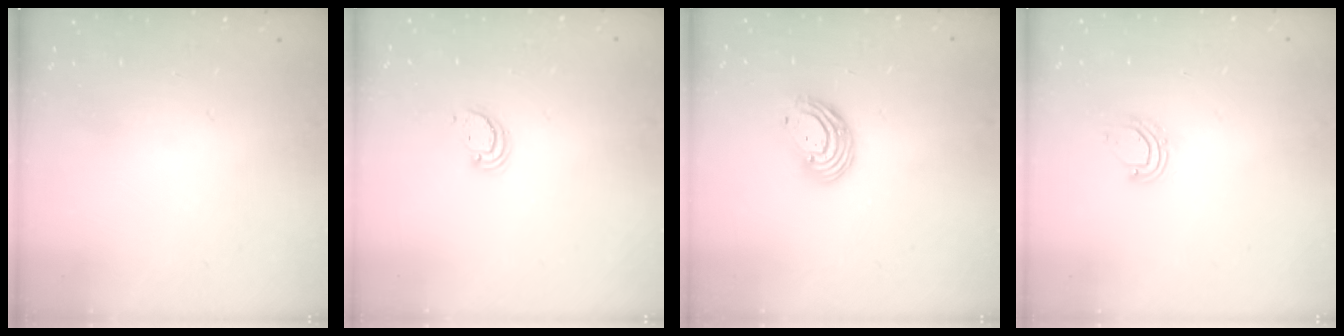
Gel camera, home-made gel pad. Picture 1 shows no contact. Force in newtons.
{"total": 2.6, "press": 2.6, "slide": 0.2}
{"total": 9.3, "press": 9.3, "slide": 1.0}
{"total": 6.5, "press": 6.5, "slide": 1.1}